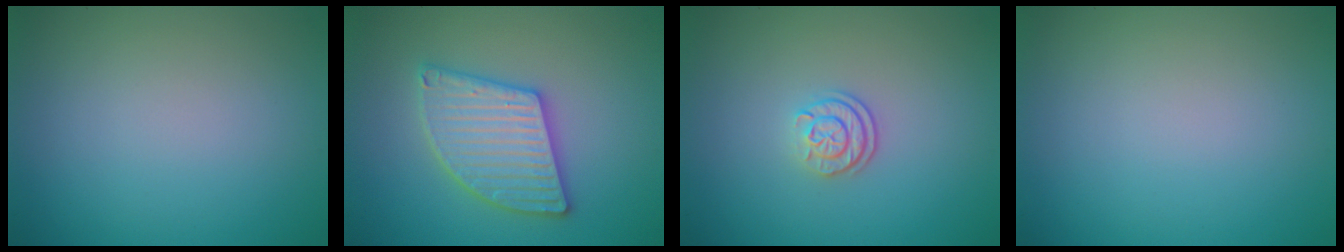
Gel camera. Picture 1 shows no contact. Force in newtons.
{"total": 5.4, "press": 5.4, "slide": 0.7}
{"total": 2.1, "press": 1.7, "slide": 1.3}
{"total": 0.0}